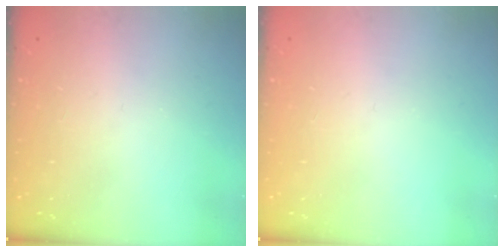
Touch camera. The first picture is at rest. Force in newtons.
{"total": 0.0}